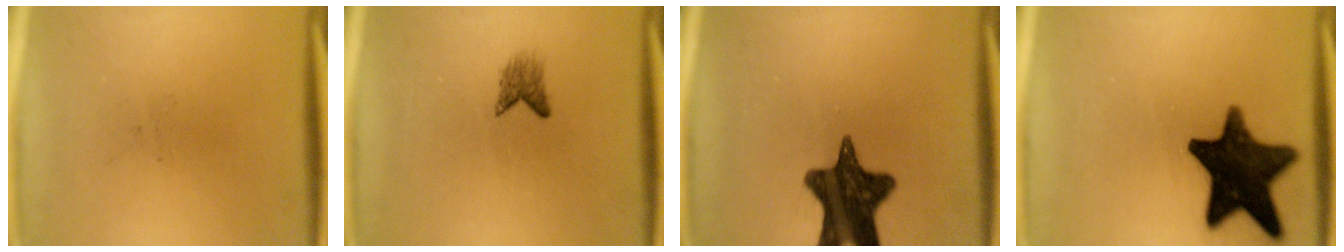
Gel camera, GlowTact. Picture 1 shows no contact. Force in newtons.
{"total": 1.9}
{"total": 14.2}
{"total": 16.1}